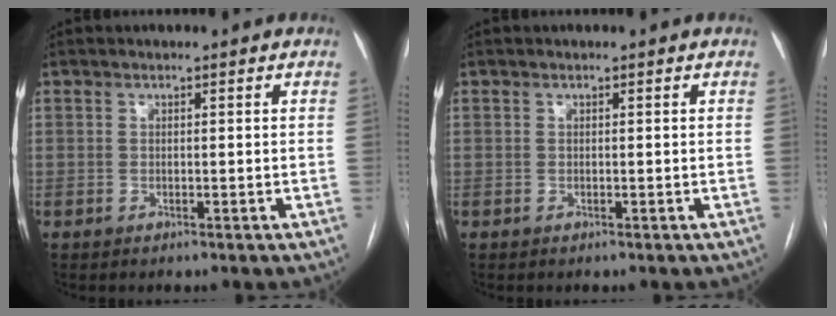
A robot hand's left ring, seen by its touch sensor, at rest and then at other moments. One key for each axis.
{"total": 0.0}